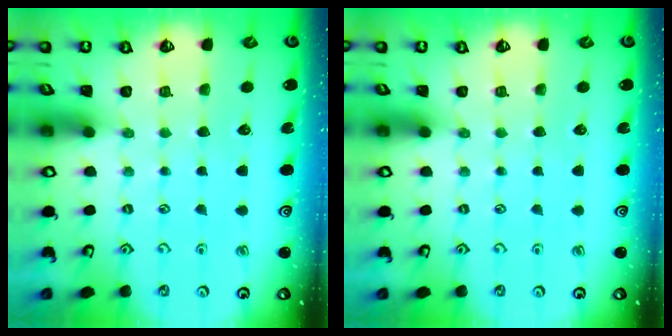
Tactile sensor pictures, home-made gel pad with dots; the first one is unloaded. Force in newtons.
{"total": 0.0}